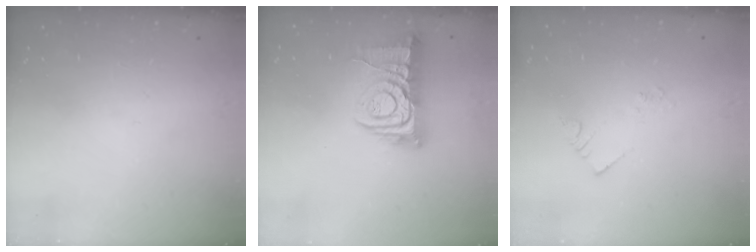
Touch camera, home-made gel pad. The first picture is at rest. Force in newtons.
{"total": 10.3, "press": 10.2, "slide": 1.1}
{"total": 2.1, "press": 2.1, "slide": 0.3}